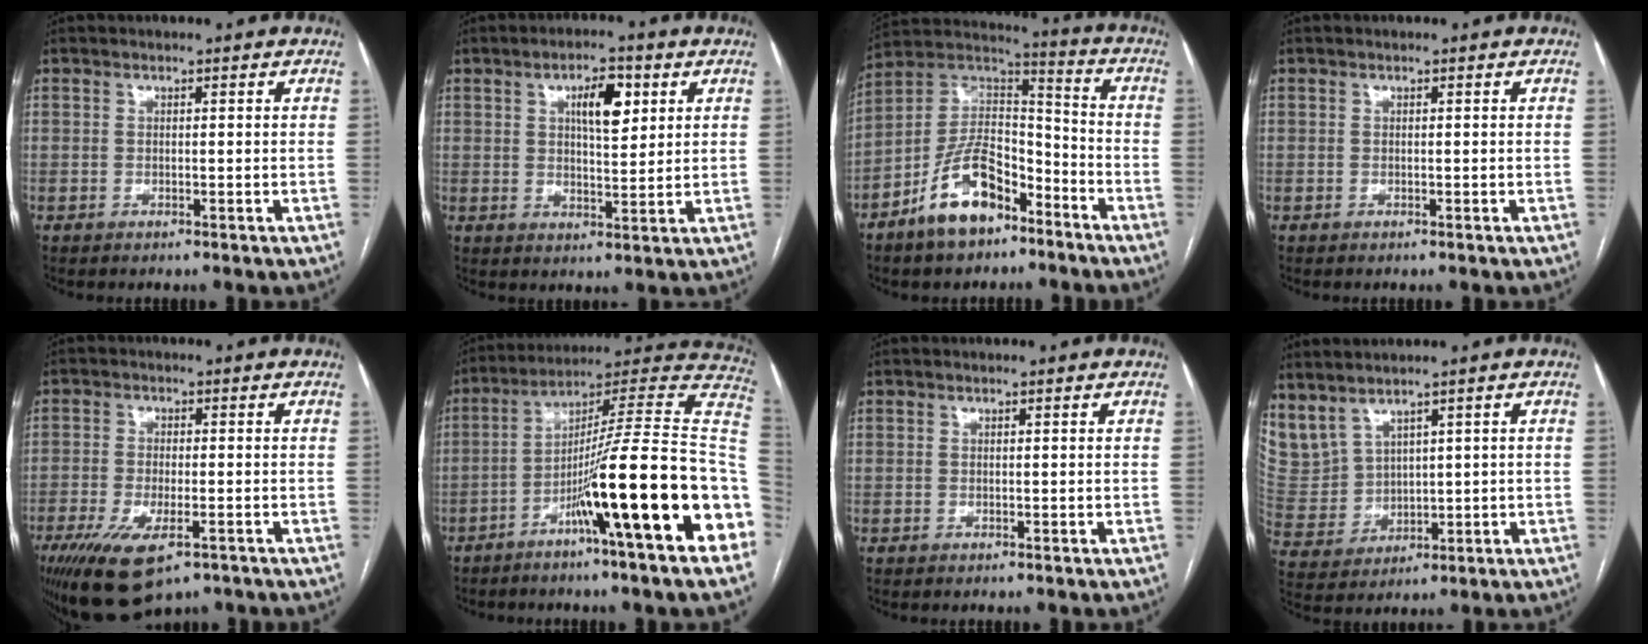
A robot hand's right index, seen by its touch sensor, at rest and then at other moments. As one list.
[{"total": 6.6, "force": [2.6, 2.2, 5.7], "torque": [-0.095, 0.008, 0.043]}, {"total": 13.3, "force": [-8.1, 6.1, 8.7], "torque": [-0.168, 0.022, -0.148]}, {"total": 0.0}, {"total": 11.0, "force": [-6.5, 3.8, 8.0], "torque": [-0.148, -0.023, -0.105]}, {"total": 24.5, "force": [-8.5, -0.4, 22.9], "torque": [-0.267, 0.009, -0.144]}, {"total": 0.0}, {"total": 8.9, "force": [6.1, 5.2, 3.9], "torque": [-0.107, 0.009, 0.156]}]